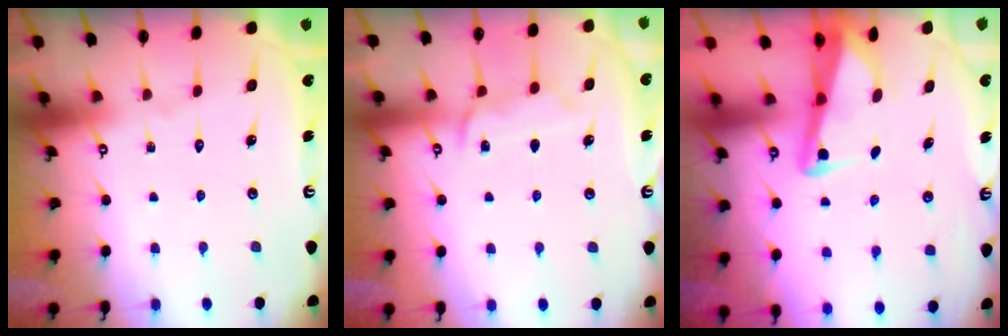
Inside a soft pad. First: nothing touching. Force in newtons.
{"total": 9.2, "press": 9.1, "slide": 0.9}
{"total": 3.0, "press": 2.9, "slide": 0.3}